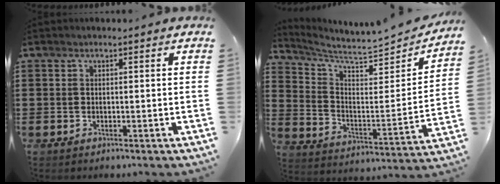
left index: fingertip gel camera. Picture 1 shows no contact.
{"total": 5.5, "force": [4.9, 0.4, 2.5], "torque": [-0.074, -0.049, 0.077]}